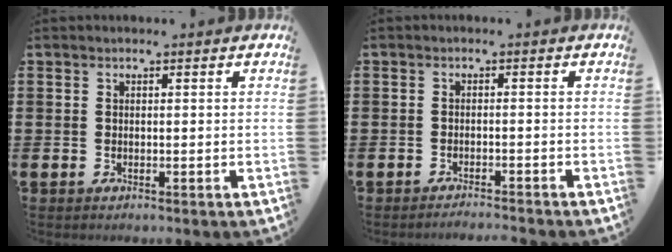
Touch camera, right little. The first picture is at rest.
{"total": 1.1, "force": [-1.1, -0.2, 0.1], "torque": [-0.001, 0.002, -0.023]}